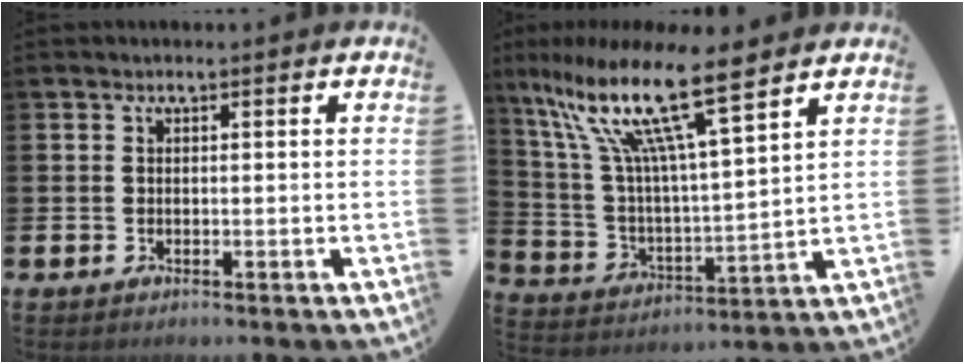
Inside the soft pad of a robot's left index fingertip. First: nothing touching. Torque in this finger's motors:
{"motor_torque": [1.83, -0.30, 1.05, 0.21]}